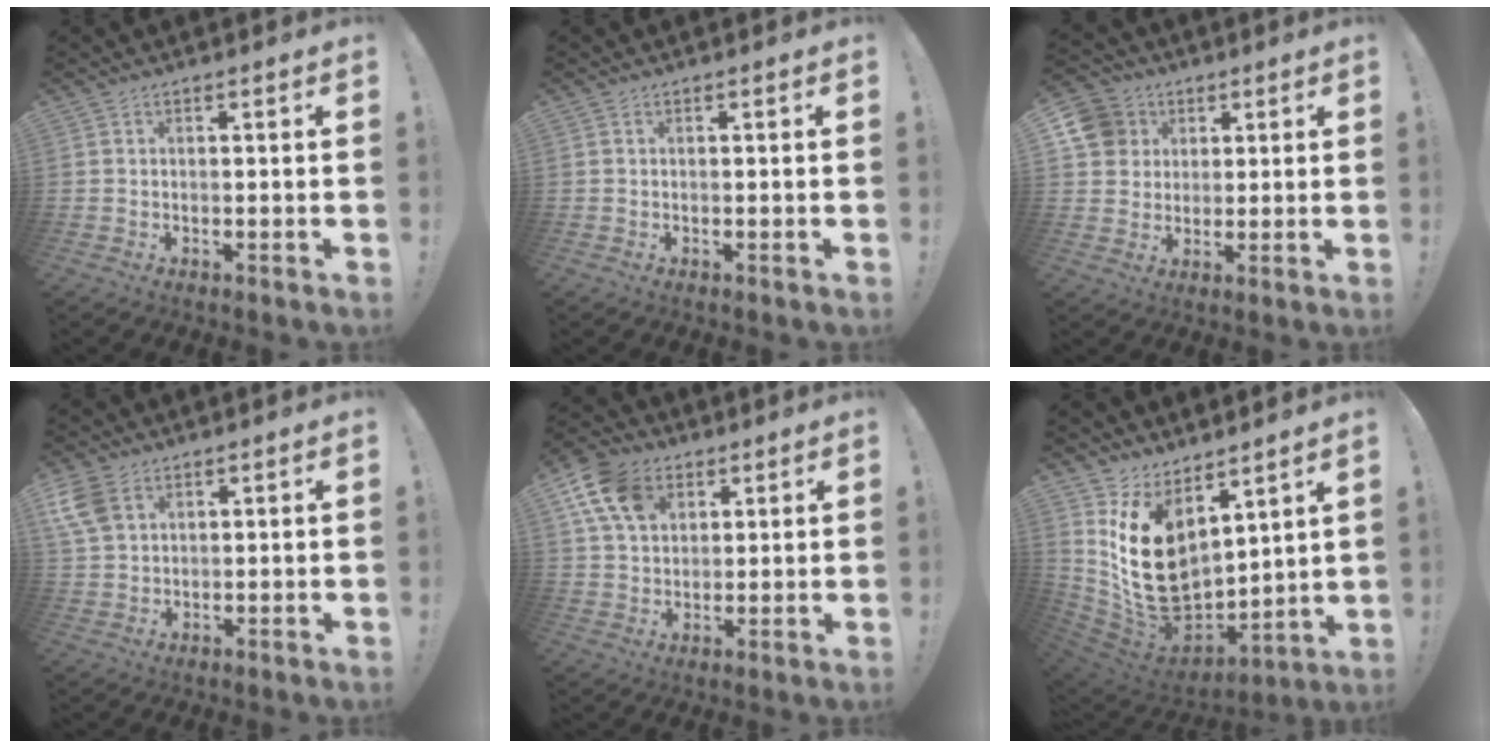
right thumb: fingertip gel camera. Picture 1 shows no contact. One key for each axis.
{"total": 0.0}
{"total": 10.4, "fx": 3.2, "fy": 9.4, "fz": 3.1, "tx": -0.033, "ty": -0.012, "tz": 0.068}
{"total": 7.6, "fx": 3.6, "fy": 5.0, "fz": 4.5, "tx": -0.088, "ty": -0.011, "tz": 0.071}
{"total": 13.9, "fx": 6.2, "fy": 10.1, "fz": 7.3, "tx": -0.119, "ty": -0.017, "tz": 0.125}
{"total": 17.9, "fx": 4.6, "fy": 12.8, "fz": 11.7, "tx": -0.217, "ty": -0.044, "tz": 0.103}